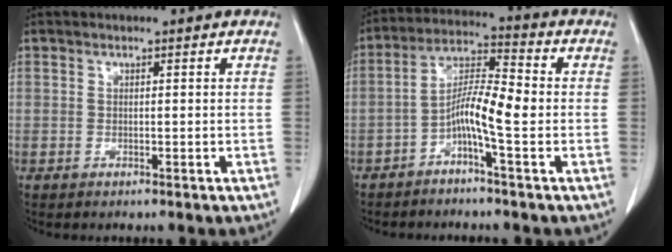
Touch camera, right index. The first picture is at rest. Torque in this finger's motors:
{"motor_torque": [0.38, 0.06, 0.23, 0.11]}